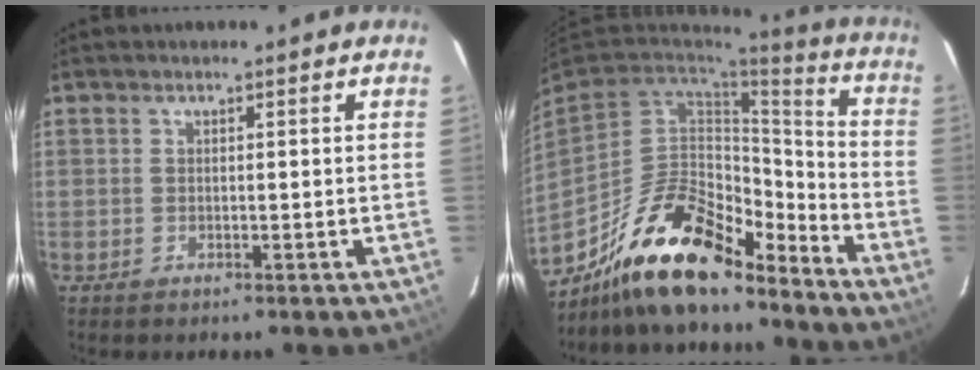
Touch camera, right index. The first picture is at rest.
{"total": 20.5, "force": [-15.9, 7.0, 10.9], "torque": [-0.205, 0.015, -0.269]}